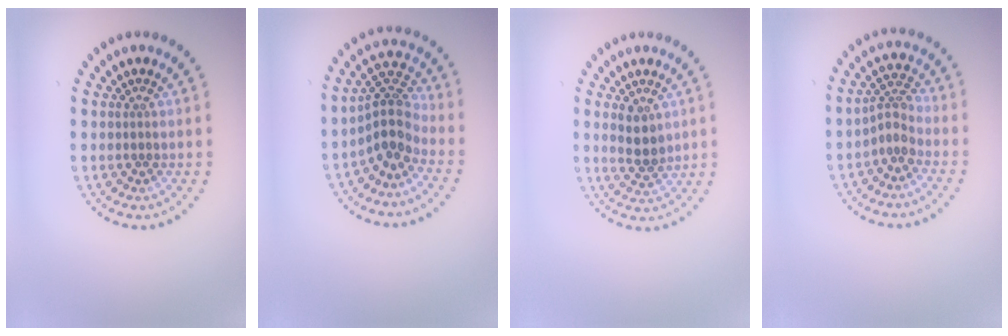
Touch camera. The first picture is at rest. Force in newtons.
{"total": 3.7, "press": 2.7, "slide": 2.5}
{"total": 2.7, "press": 2.5, "slide": 1.0}
{"total": 2.3, "press": 1.6, "slide": 1.7}